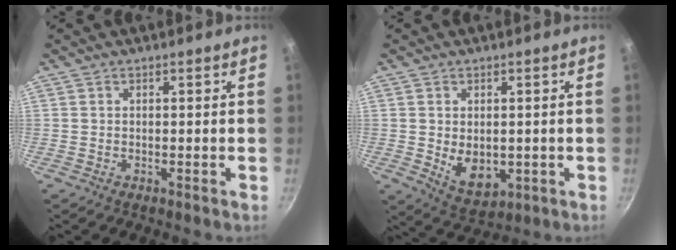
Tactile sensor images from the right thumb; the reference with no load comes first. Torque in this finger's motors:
{"motor_torque": [-0.49, 0.29, 0.10, 0.54, 0.07]}